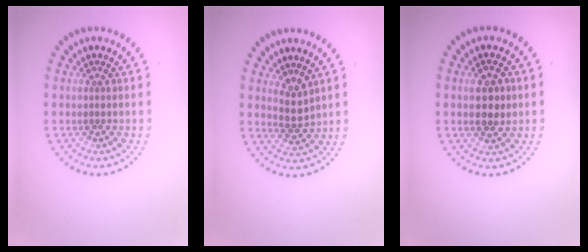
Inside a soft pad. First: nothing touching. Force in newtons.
{"total": 1.7, "press": 1.5, "slide": 0.9}
{"total": 2.8, "press": 2.8, "slide": 0.3}